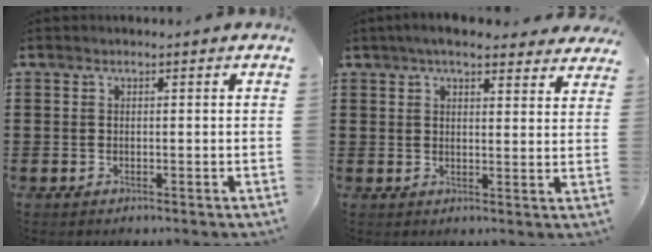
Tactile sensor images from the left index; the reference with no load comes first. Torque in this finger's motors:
{"motor_torque": [2.14, 0.00, 0.43, 0.16]}